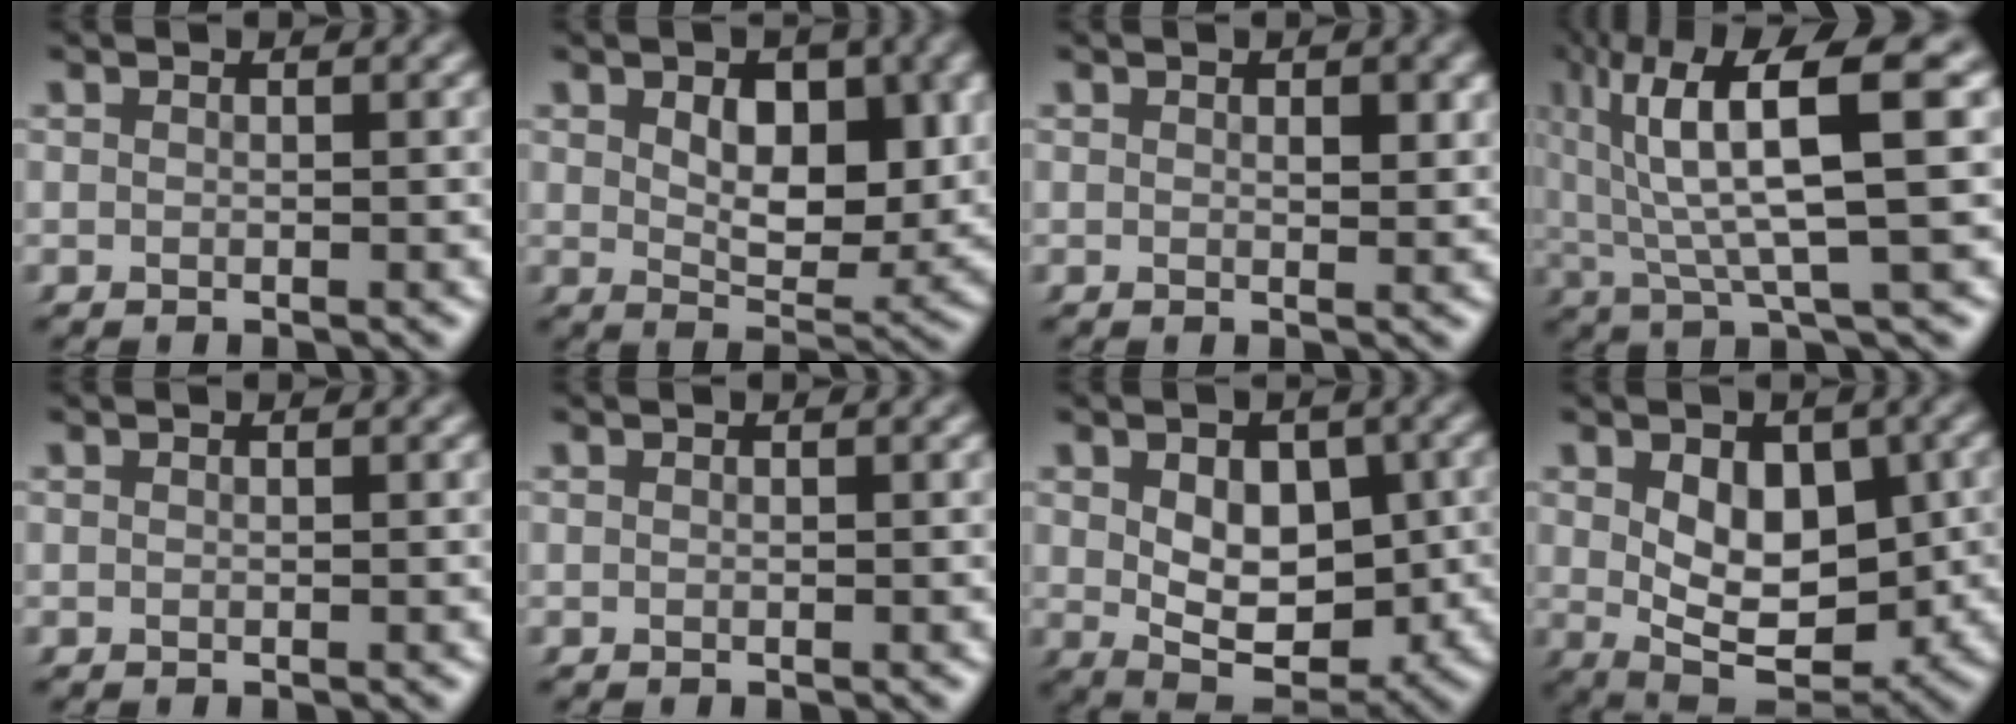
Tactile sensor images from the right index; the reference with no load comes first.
{"total": 5.6, "force": [1.9, 2.9, 4.4], "torque": [-0.060, -0.019, 0.035]}
{"total": 1.0, "force": [0.5, 0.3, 0.8], "torque": [-0.007, -0.005, 0.007]}
{"total": 10.7, "force": [3.0, 4.5, 9.2], "torque": [-0.150, 0.011, 0.042]}
{"total": 0.0}
{"total": 0.0}
{"total": 7.4, "force": [-0.4, 4.9, 5.6], "torque": [-0.081, -0.032, 0.006]}
{"total": 8.9, "force": [-0.4, 5.8, 6.8], "torque": [-0.104, -0.039, 0.011]}